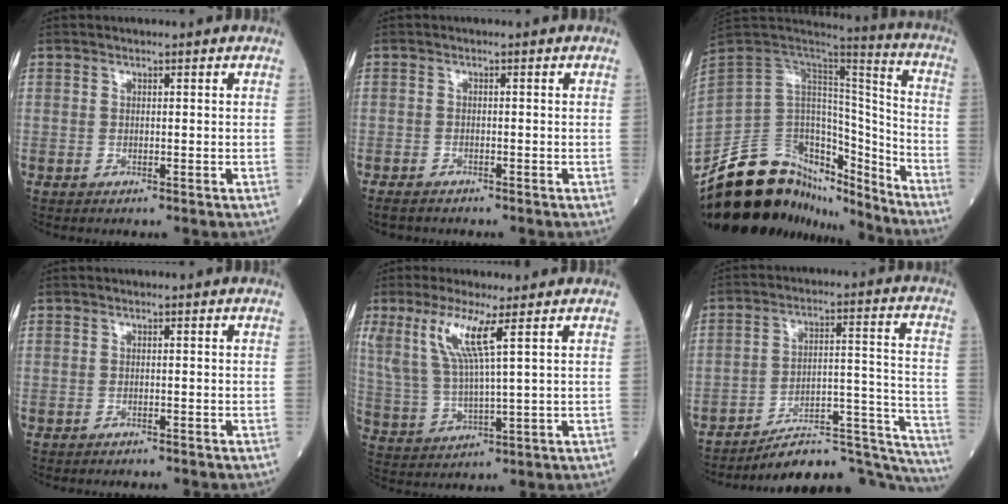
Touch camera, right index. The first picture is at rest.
{"total": 2.2, "force": [-2.0, 0.8, 0.7], "torque": [-0.015, -0.004, -0.029]}
{"total": 22.9, "force": [-18.4, 10.3, 9.0], "torque": [-0.175, 0.054, -0.293]}
{"total": 2.6, "force": [-2.5, 0.3, 0.6], "torque": [-0.009, -0.002, -0.031]}
{"total": 8.7, "force": [4.2, 0.1, 7.6], "torque": [-0.171, 0.002, 0.088]}
{"total": 22.1, "force": [-20.8, 2.9, 6.6], "torque": [-0.027, 0.057, -0.286]}